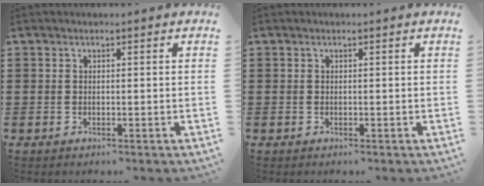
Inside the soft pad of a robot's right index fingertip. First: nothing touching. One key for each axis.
{"total": 0.0}